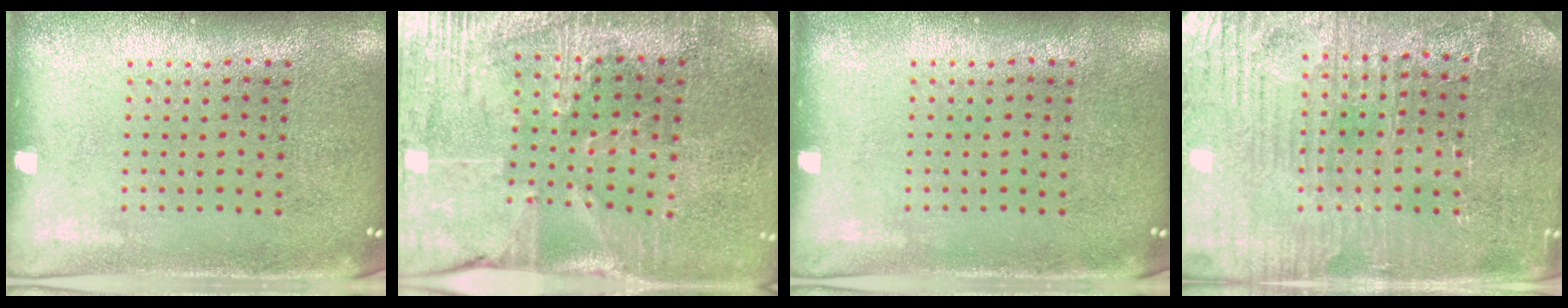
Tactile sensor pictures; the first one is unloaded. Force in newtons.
{"total": 3.2, "press": 3.1, "slide": 0.5}
{"total": 0.0}
{"total": 3.9, "press": 3.8, "slide": 0.8}